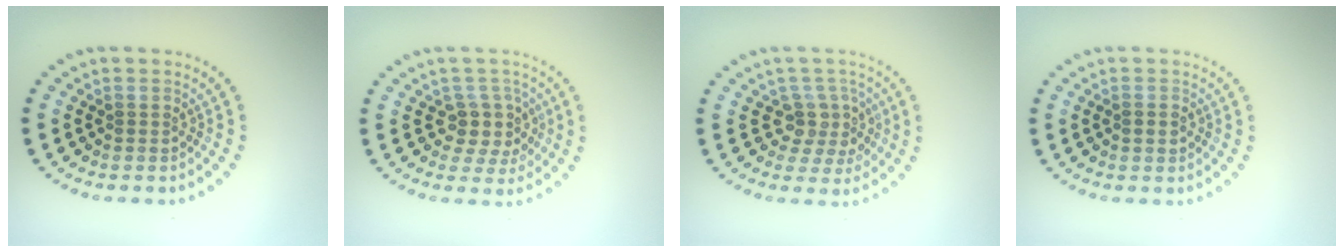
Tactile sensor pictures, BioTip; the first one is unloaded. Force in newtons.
{"total": 3.0, "press": 2.5, "slide": 1.6}
{"total": 3.3, "press": 2.6, "slide": 2.1}
{"total": 1.3, "press": 1.3, "slide": 0.1}